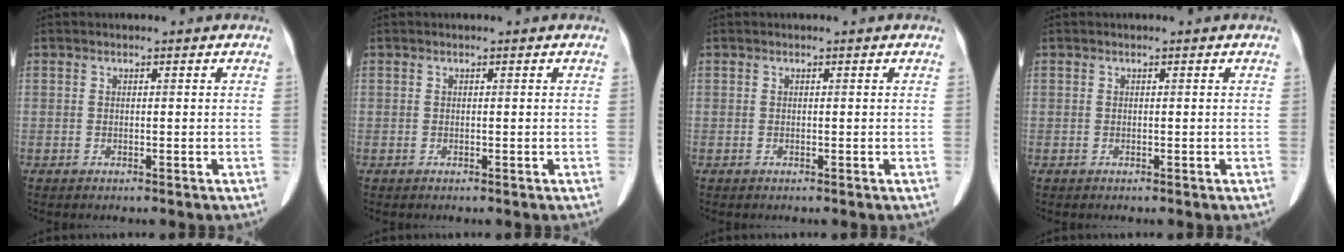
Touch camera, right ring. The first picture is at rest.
{"total": 0.0}
{"total": 0.0}
{"total": 0.0}